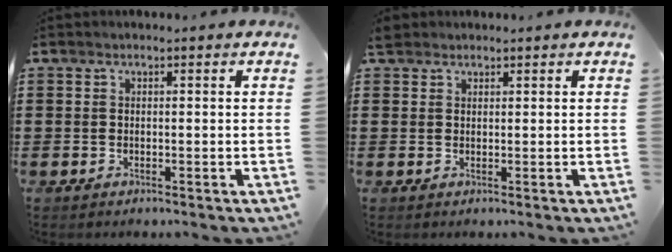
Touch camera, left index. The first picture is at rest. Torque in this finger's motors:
{"motor_torque": [0.33, -0.32, 0.00, 0.00]}